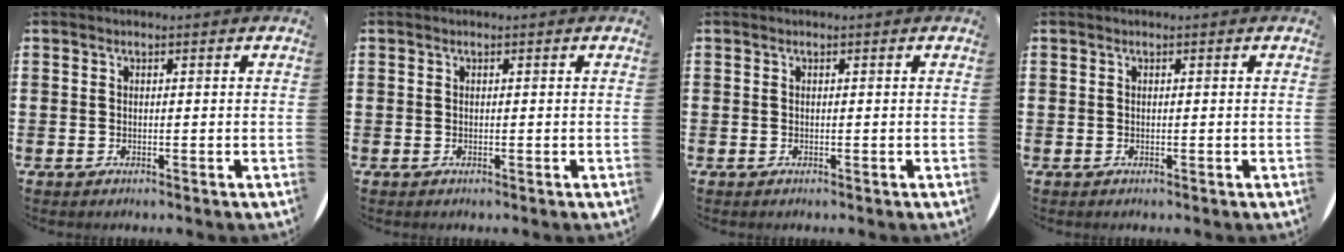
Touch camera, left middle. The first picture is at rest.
{"total": 0.0}
{"total": 0.0}
{"total": 0.0}